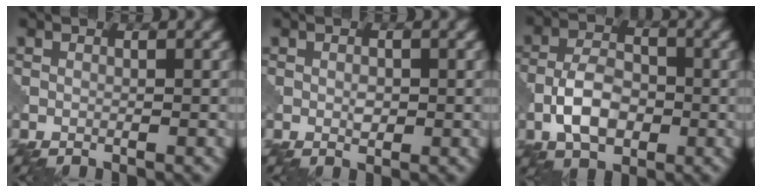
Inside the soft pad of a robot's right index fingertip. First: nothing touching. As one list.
[{"total": 0.8, "force": [0.4, 0.5, 0.5], "torque": [-0.012, 0.001, 0.012]}, {"total": 4.9, "force": [-1.3, 3.2, 3.5], "torque": [-0.064, 0.005, -0.024]}]